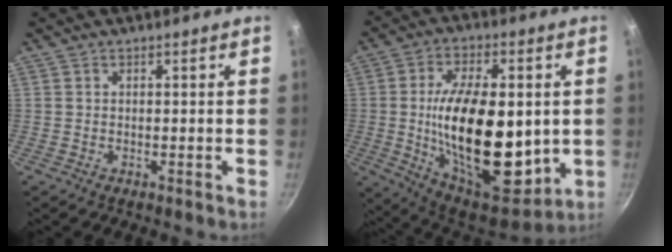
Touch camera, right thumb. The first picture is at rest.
{"total": 26.2, "force": [-0.7, 13.5, 22.5], "torque": [-0.352, -0.015, -0.001]}